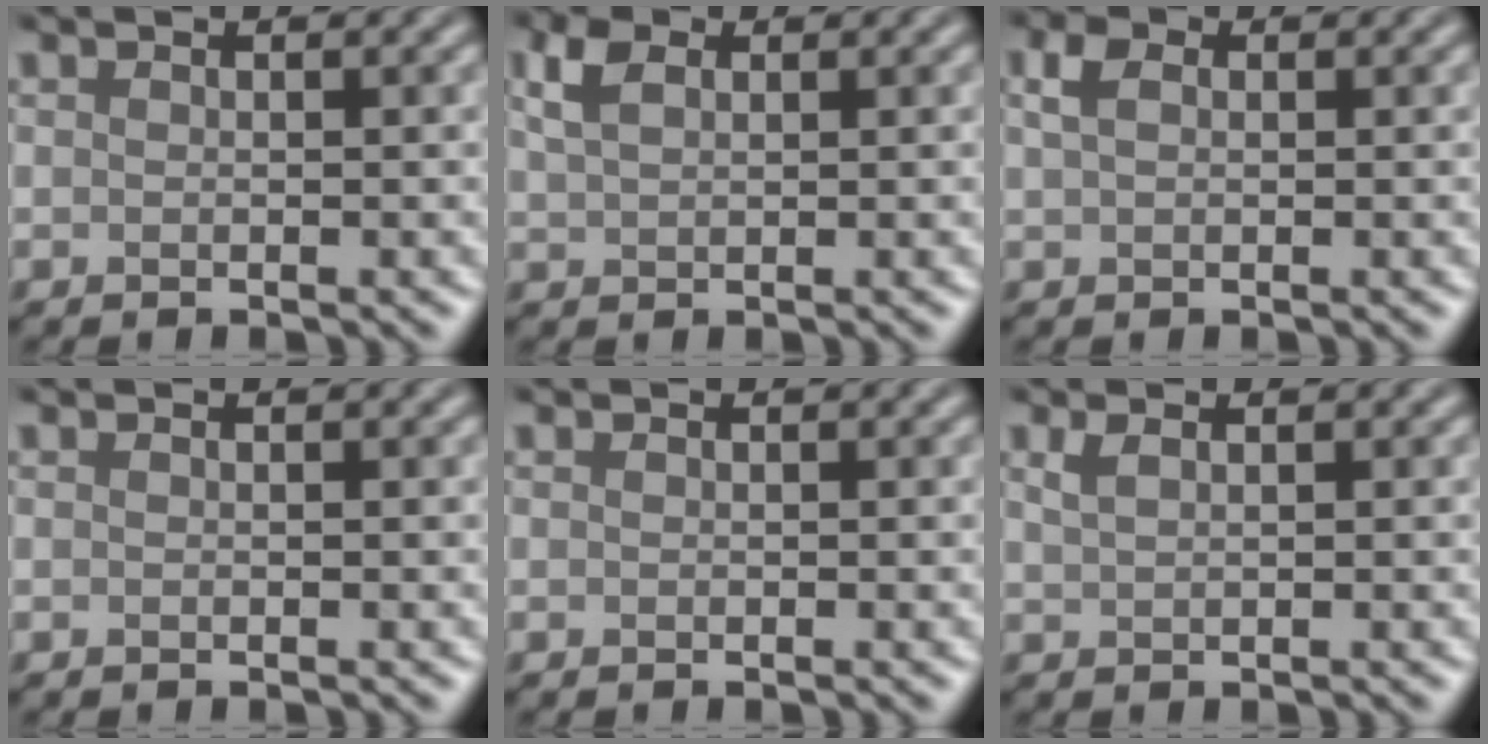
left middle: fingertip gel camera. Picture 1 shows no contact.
{"total": 2.8, "force": [1.4, 1.6, 1.8], "torque": [-0.044, 0.006, 0.028]}
{"total": 2.0, "force": [0.8, 1.3, 1.3], "torque": [-0.027, 0.007, 0.011]}
{"total": 0.0}
{"total": 0.0}
{"total": 1.1, "force": [0.7, 0.4, 0.8], "torque": [-0.019, 0.002, 0.018]}